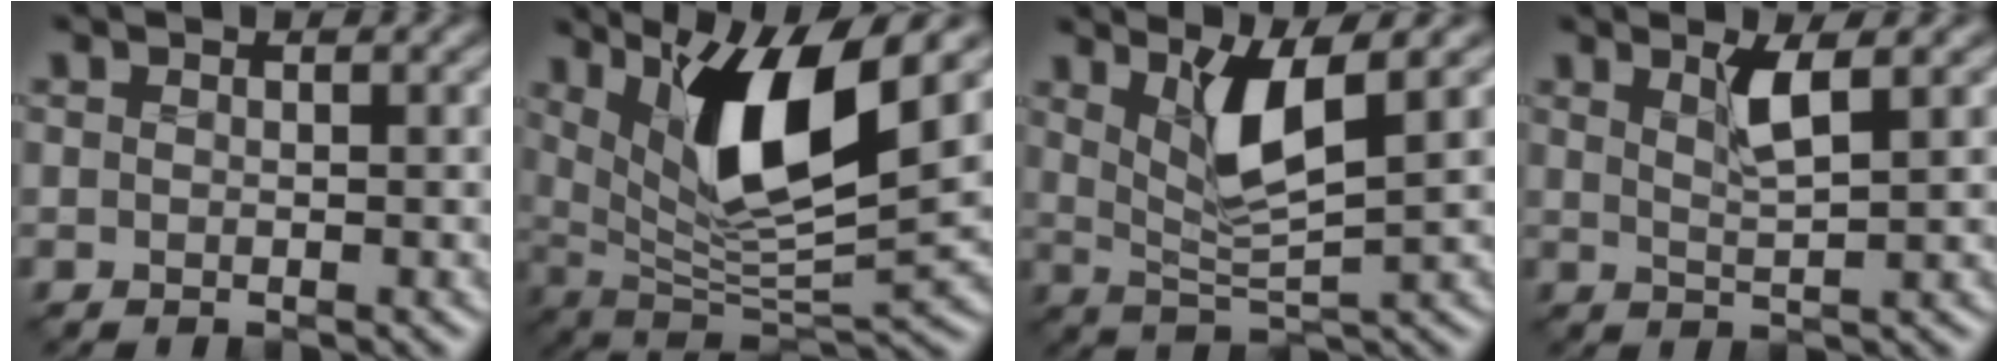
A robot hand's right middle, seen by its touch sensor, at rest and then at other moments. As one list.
[{"total": 9.2, "force": [3.5, 2.7, 8.1], "torque": [-0.142, -0.022, 0.063]}, {"total": 4.7, "force": [1.8, 0.9, 4.2], "torque": [-0.085, -0.011, 0.036]}, {"total": 2.5, "force": [1.1, 0.4, 2.2], "torque": [-0.042, -0.003, 0.020]}]